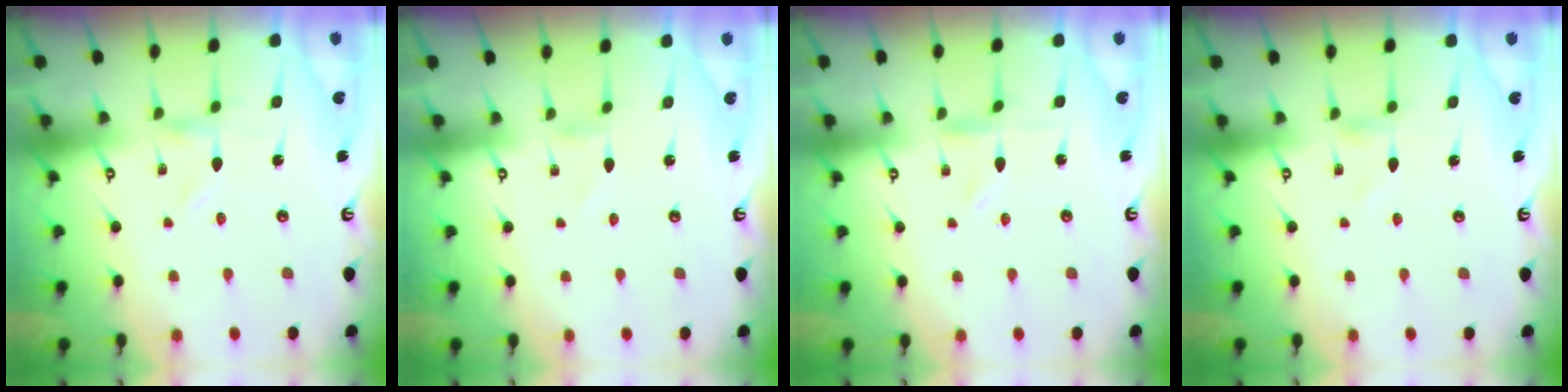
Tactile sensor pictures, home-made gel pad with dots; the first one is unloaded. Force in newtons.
{"total": 1.3, "press": 1.3, "slide": 0.1}
{"total": 0.0}
{"total": 1.1, "press": 1.0, "slide": 0.3}